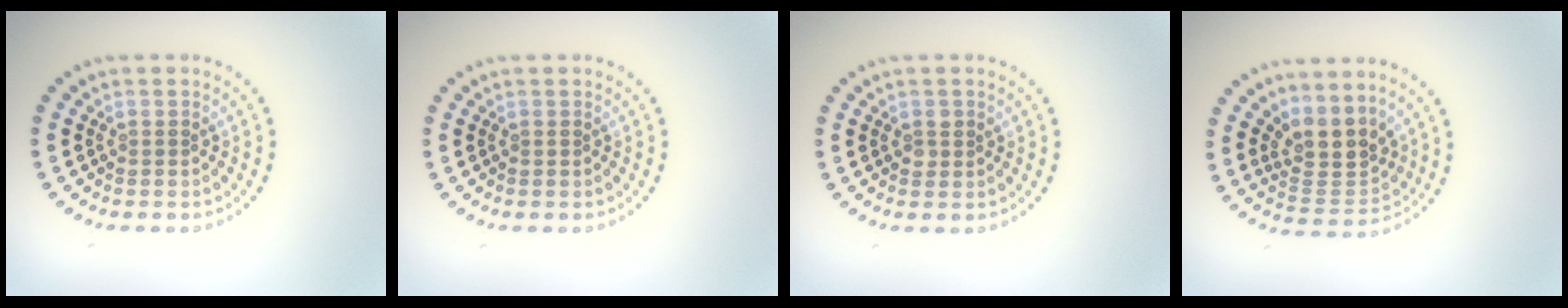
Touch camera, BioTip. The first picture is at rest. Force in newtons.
{"total": 0.0}
{"total": 1.0, "press": 0.9, "slide": 0.4}
{"total": 3.9, "press": 3.2, "slide": 2.2}